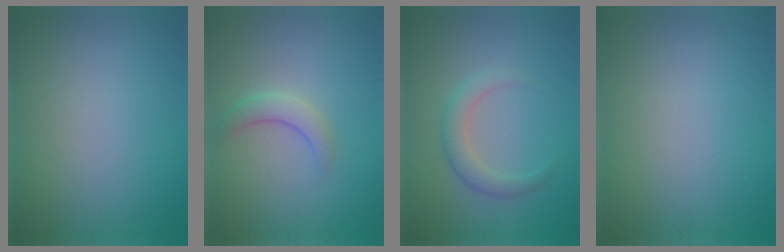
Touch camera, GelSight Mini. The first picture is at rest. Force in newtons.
{"total": 2.2, "press": 2.2, "slide": 0.2}
{"total": 2.5, "press": 2.5, "slide": 0.2}
{"total": 0.0}